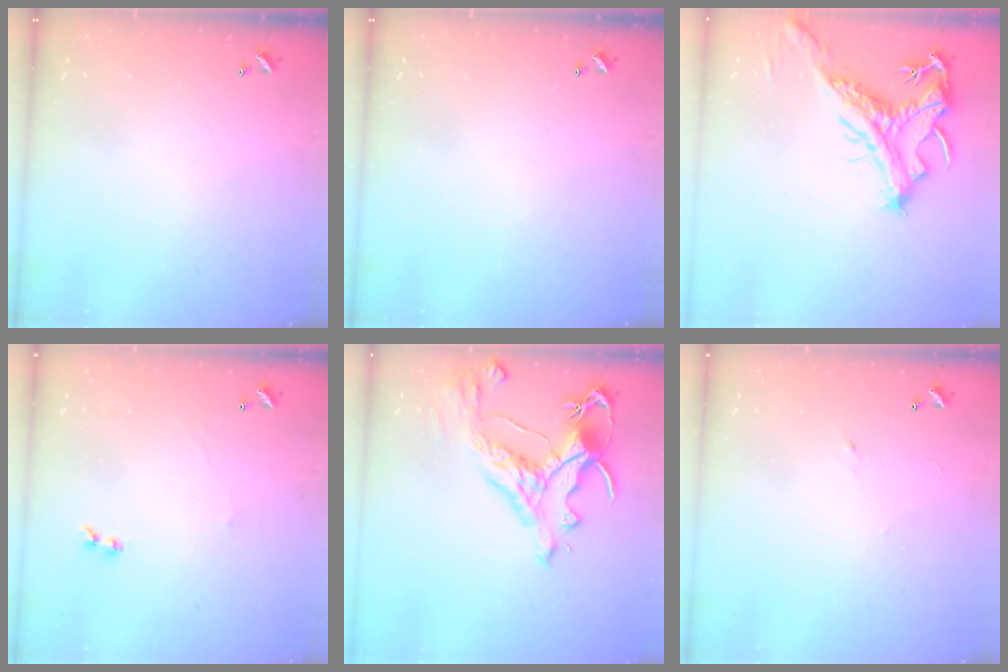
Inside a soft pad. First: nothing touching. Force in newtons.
{"total": 0.0}
{"total": 2.1, "press": 1.7, "slide": 1.2}
{"total": 1.0, "press": 0.3, "slide": 1.0}
{"total": 7.5, "press": 7.3, "slide": 1.8}
{"total": 1.2, "press": 1.1, "slide": 0.5}